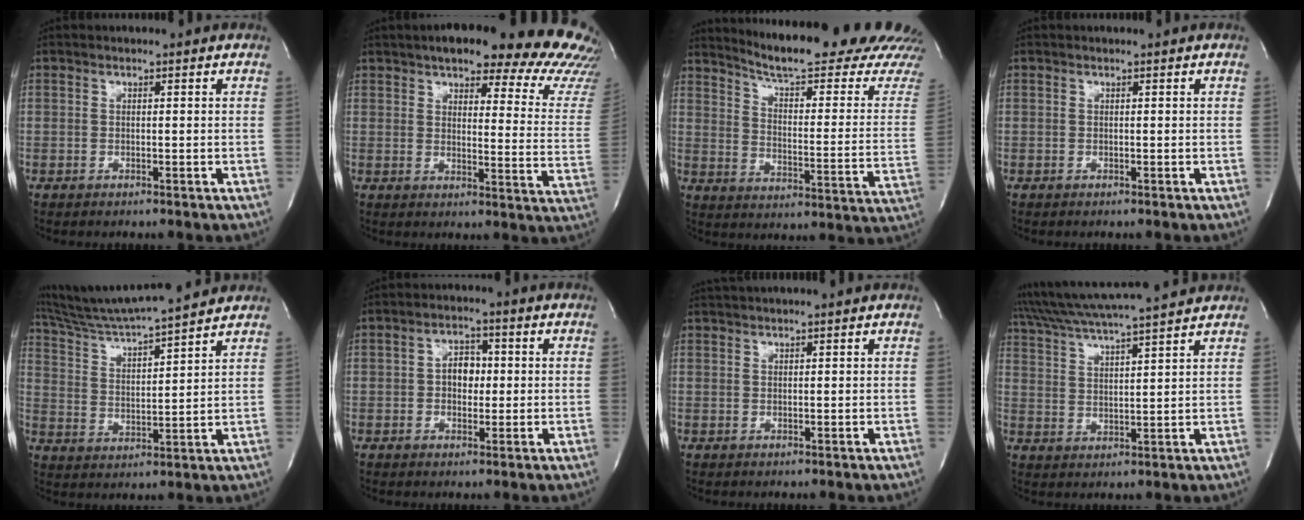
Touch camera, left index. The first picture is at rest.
{"total": 24.2, "force": [20.3, 4.3, 12.4], "torque": [-0.153, -0.062, 0.222]}
{"total": 25.8, "force": [23.8, 0.6, 10.0], "torque": [-0.146, -0.117, 0.296]}
{"total": 0.0}
{"total": 16.7, "force": [15.3, -0.1, 6.8], "torque": [-0.131, 0.016, 0.246]}
{"total": 3.9, "force": [0.1, 2.6, 2.9], "torque": [-0.046, 0.011, 0.002]}
{"total": 4.7, "force": [4.3, -0.4, 1.9], "torque": [-0.025, 0.028, 0.062]}
{"total": 15.3, "force": [13.6, -0.6, 6.9], "torque": [-0.135, 0.021, 0.209]}